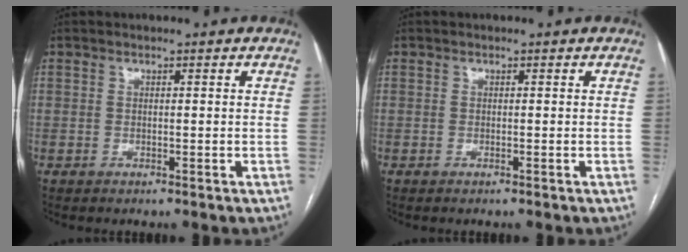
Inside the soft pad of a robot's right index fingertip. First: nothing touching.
{"total": 0.0}